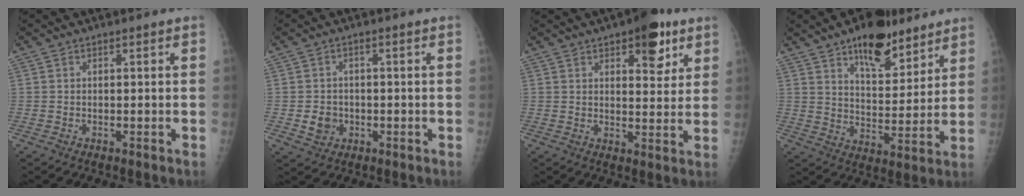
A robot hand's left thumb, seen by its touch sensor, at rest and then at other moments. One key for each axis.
{"total": 3.7, "fx": -0.8, "fy": 3.2, "fz": 1.5, "tx": -0.010, "ty": 0.004, "tz": -0.009}
{"total": 9.3, "fx": 5.2, "fy": 4.2, "fz": 6.5, "tx": -0.057, "ty": -0.022, "tz": 0.067}
{"total": 14.1, "fx": 9.5, "fy": 6.3, "fz": 8.3, "tx": -0.083, "ty": -0.055, "tz": 0.149}